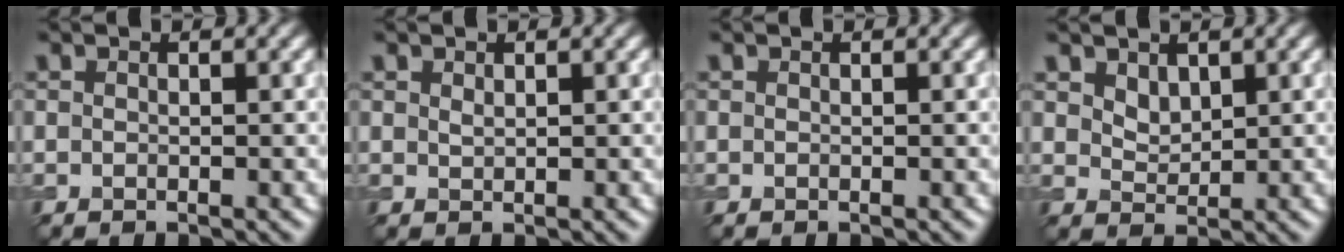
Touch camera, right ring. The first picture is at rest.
{"total": 0.6, "force": [0.4, 0.3, 0.3], "torque": [-0.009, 0.000, 0.010]}
{"total": 0.0}
{"total": 1.7, "force": [1.2, 1.0, 0.7], "torque": [-0.015, -0.003, 0.026]}